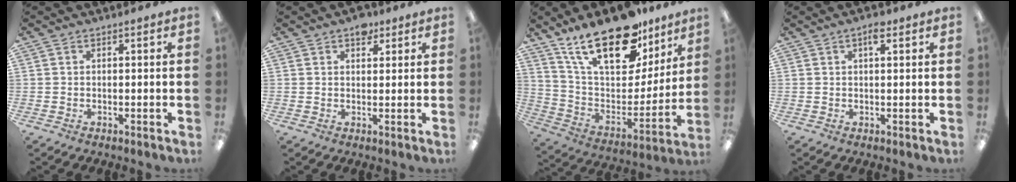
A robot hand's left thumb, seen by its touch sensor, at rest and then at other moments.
{"total": 3.7, "force": [2.5, 2.1, 1.8], "torque": [-0.006, -0.009, 0.039]}
{"total": 24.4, "force": [16.8, 10.7, 14.0], "torque": [-0.237, -0.102, 0.298]}
{"total": 3.0, "force": [1.8, 0.9, 2.3], "torque": [-0.035, 0.000, 0.025]}